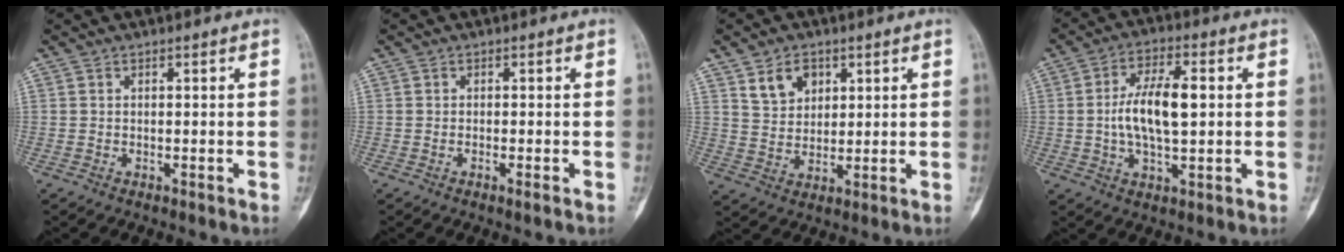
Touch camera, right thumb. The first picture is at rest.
{"total": 1.1, "force": [-0.5, 0.0, 1.0], "torque": [-0.023, -0.002, -0.011]}
{"total": 6.5, "force": [3.3, 4.6, 3.1], "torque": [-0.034, -0.018, 0.064]}
{"total": 10.9, "force": [0.5, 4.9, 9.7], "torque": [-0.178, 0.008, 0.007]}